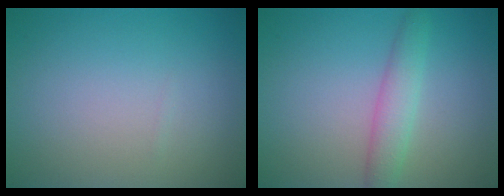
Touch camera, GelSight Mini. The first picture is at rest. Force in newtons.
{"total": 2.7, "press": 2.7, "slide": 0.0}